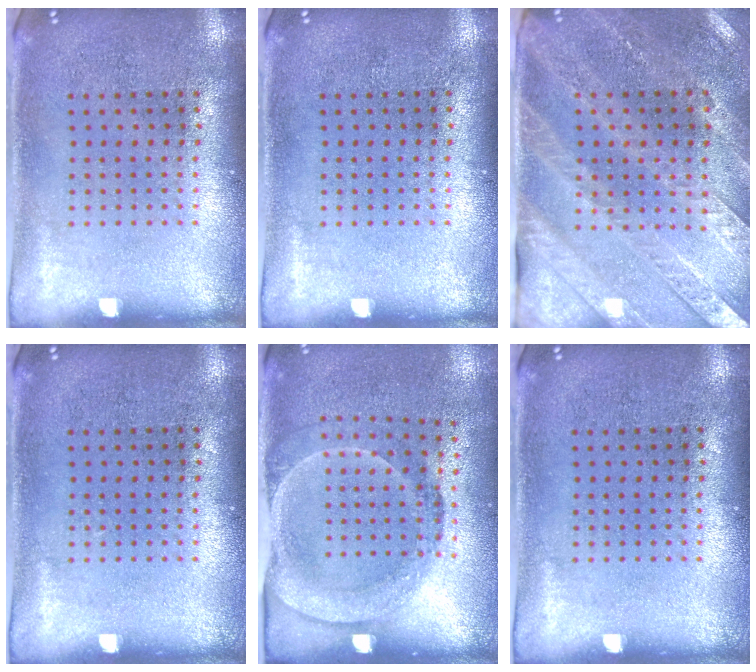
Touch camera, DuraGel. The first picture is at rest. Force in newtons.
{"total": 0.0}
{"total": 2.9, "press": 2.7, "slide": 1.1}
{"total": 0.0}
{"total": 1.6, "press": 1.2, "slide": 1.1}
{"total": 0.0}